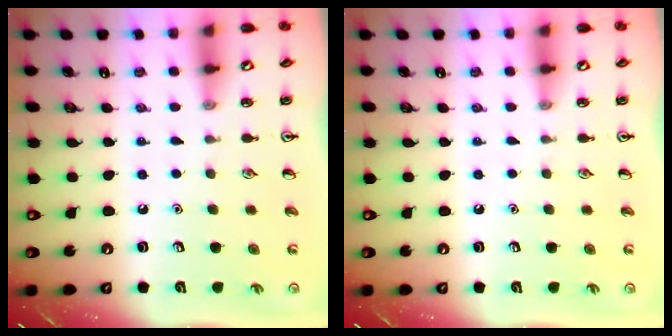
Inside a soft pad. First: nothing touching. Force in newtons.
{"total": 0.0}